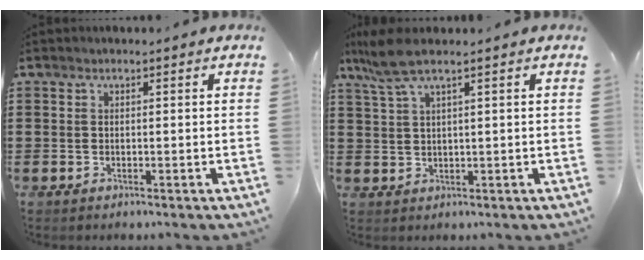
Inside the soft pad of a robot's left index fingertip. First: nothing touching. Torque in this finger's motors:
{"motor_torque": [0.24, 0.77, 0.12, 0.01]}